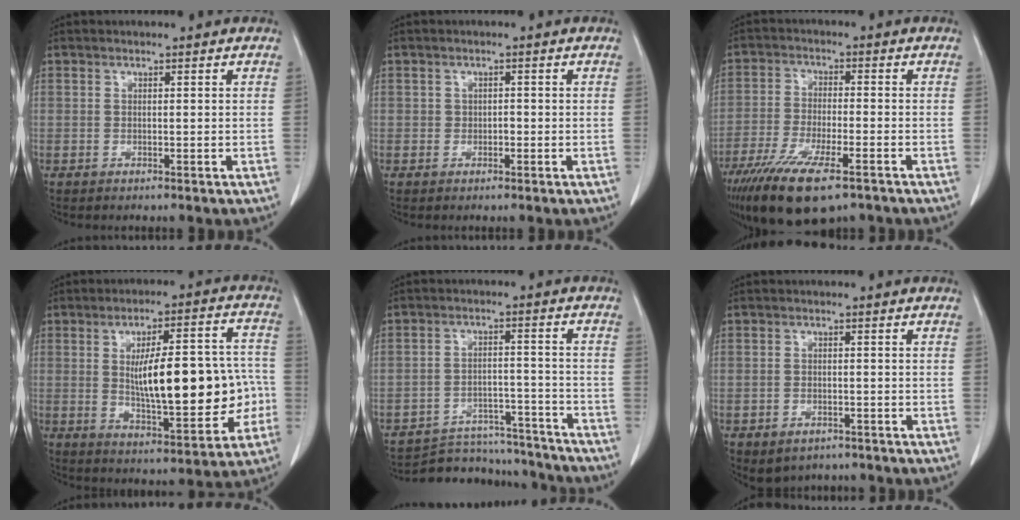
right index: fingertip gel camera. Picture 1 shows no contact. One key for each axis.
{"total": 1.1, "fx": -0.2, "fy": 1.0, "fz": 0.6, "tx": -0.005, "ty": 0.003, "tz": -0.004}
{"total": 13.8, "fx": -9.2, "fy": 3.2, "fz": 9.7, "tx": -0.183, "ty": -0.035, "tz": -0.154}
{"total": 17.5, "fx": -1.0, "fy": 5.4, "fz": 16.7, "tx": -0.243, "ty": 0.025, "tz": -0.002}
{"total": 14.6, "fx": -14.0, "fy": 3.8, "fz": 1.6, "tx": -0.015, "ty": 0.030, "tz": -0.192}
{"total": 4.6, "fx": -3.3, "fy": 2.9, "fz": 1.4, "tx": -0.020, "ty": 0.006, "tz": -0.041}